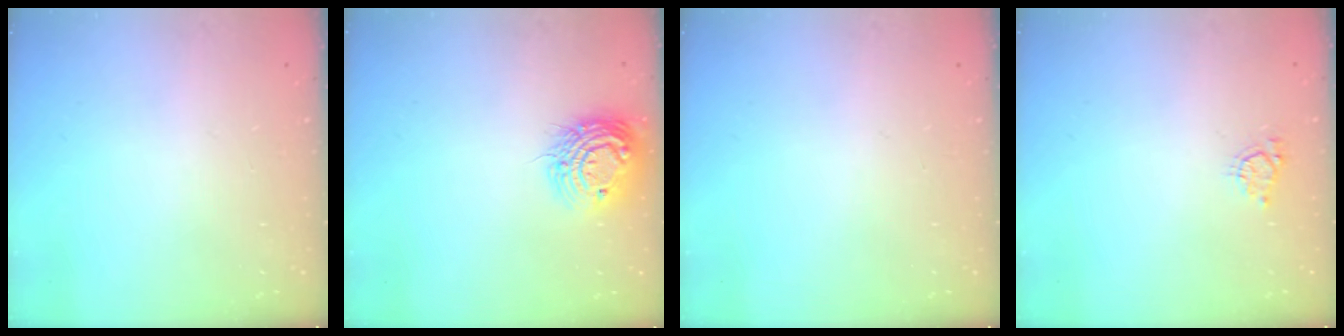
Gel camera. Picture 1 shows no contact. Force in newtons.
{"total": 13.3, "press": 13.3, "slide": 0.9}
{"total": 0.0}
{"total": 4.3, "press": 4.3, "slide": 0.6}